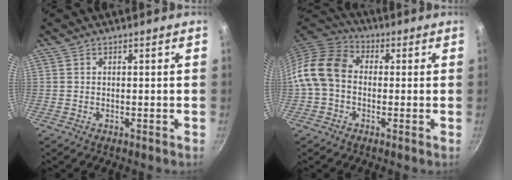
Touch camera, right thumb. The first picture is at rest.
{"total": 10.6, "force": [-0.6, 8.1, 6.7], "torque": [-0.110, 0.029, -0.035]}